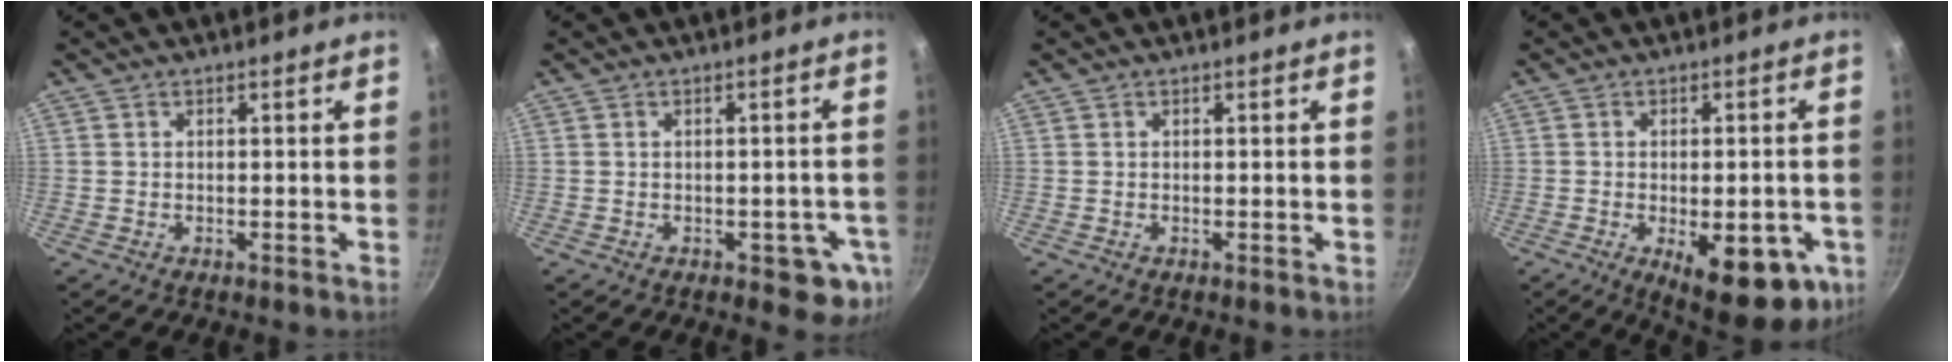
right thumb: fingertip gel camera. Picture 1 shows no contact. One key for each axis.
{"total": 6.7, "fx": -2.0, "fy": 3.5, "fz": 5.4, "tx": -0.031, "ty": 0.008, "tz": -0.020}
{"total": 0.0}
{"total": 15.9, "fx": -5.4, "fy": 6.6, "fz": 13.4, "tx": -0.137, "ty": -0.005, "tz": -0.061}